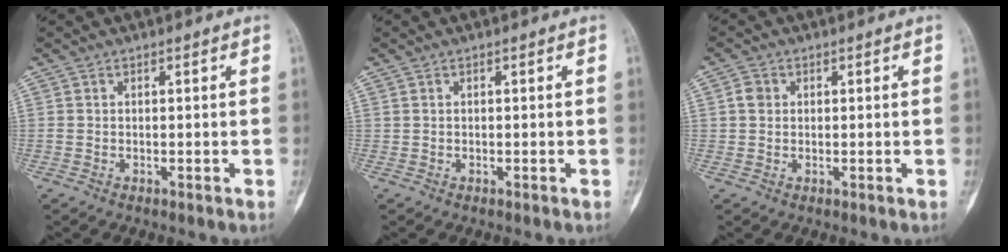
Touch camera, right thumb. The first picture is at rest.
{"total": 0.0}
{"total": 2.2, "force": [0.3, 1.9, 1.0], "torque": [-0.006, 0.005, 0.002]}